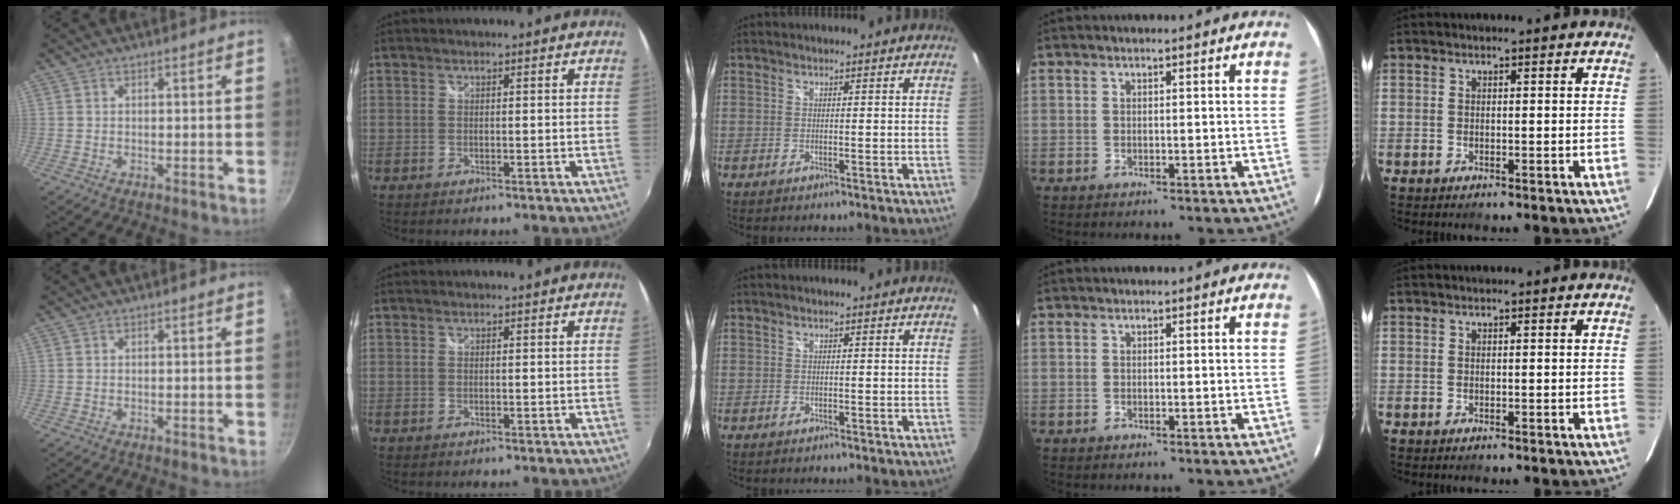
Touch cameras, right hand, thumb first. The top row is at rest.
{}